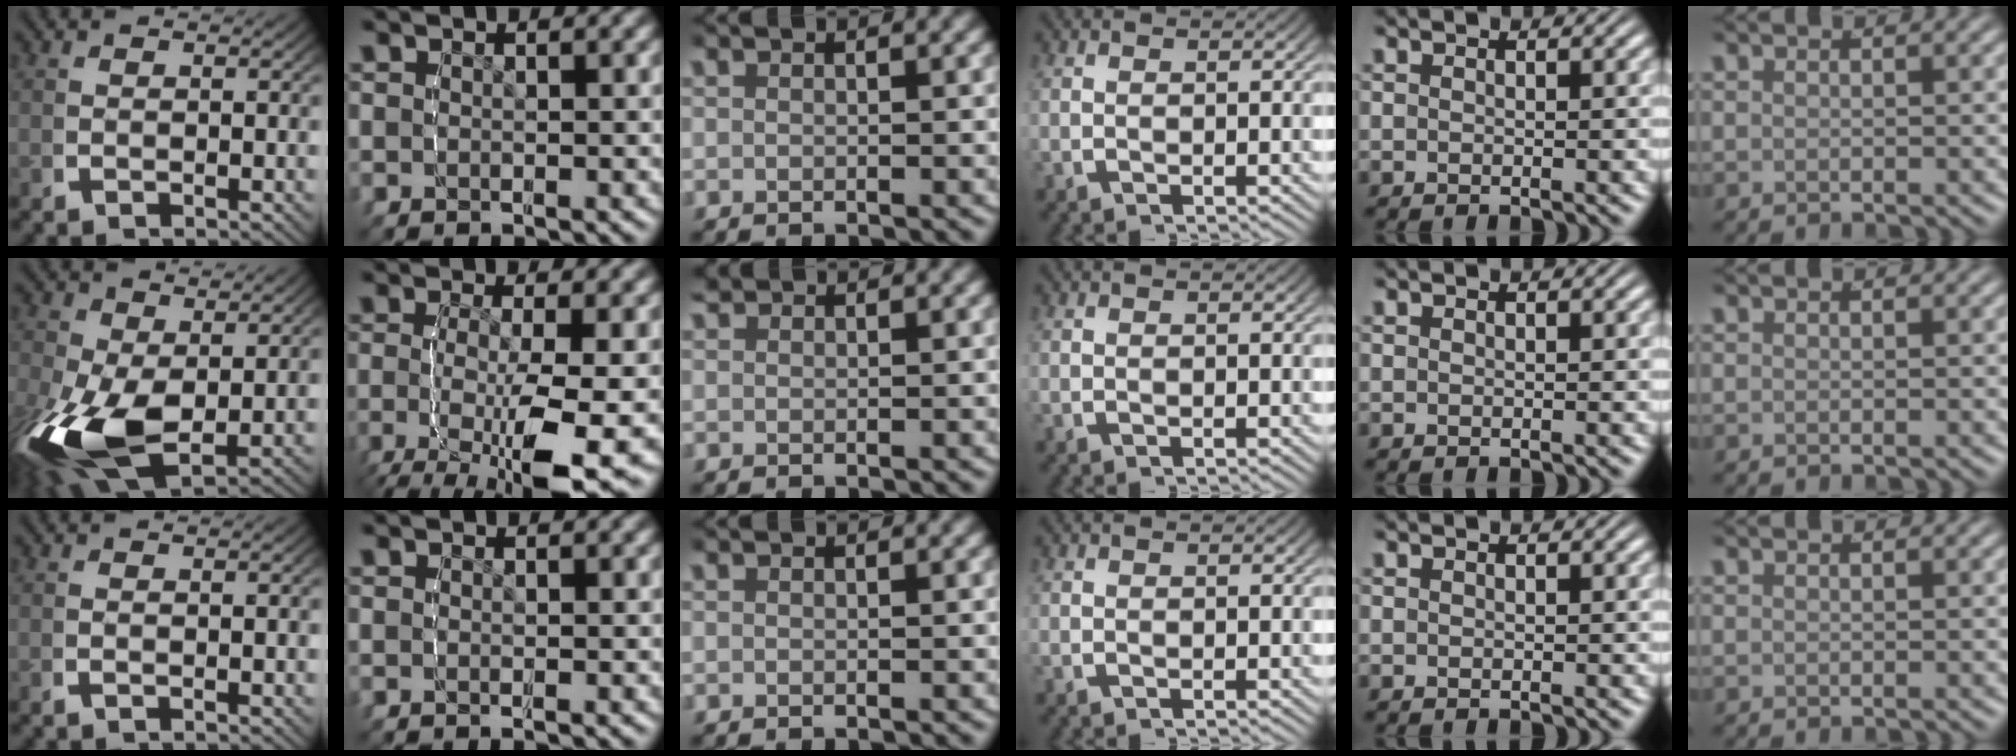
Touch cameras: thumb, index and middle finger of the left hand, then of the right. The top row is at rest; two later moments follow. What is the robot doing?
{"motion": "lift_and_place", "object": "glasses"}